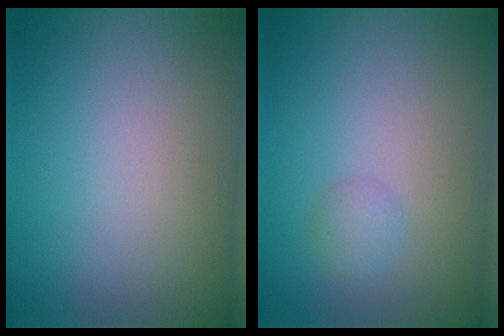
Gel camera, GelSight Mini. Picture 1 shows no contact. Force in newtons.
{"total": 1.2, "press": 1.2, "slide": 0.0}